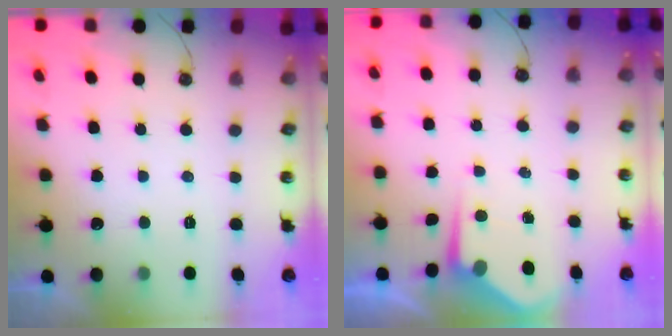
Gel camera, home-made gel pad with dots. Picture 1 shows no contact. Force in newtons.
{"total": 4.7, "press": 4.7, "slide": 0.4}